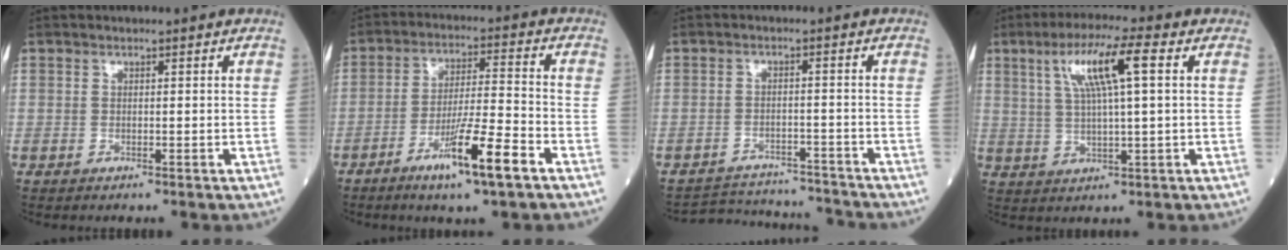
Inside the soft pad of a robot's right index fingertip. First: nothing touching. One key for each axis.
{"total": 10.4, "fx": -5.8, "fy": -0.1, "fz": 8.6, "tx": -0.152, "ty": -0.013, "tz": -0.101}
{"total": 10.3, "fx": -10.2, "fy": 1.1, "fz": 0.5, "tx": -0.005, "ty": 0.015, "tz": -0.144}
{"total": 9.3, "fx": 3.2, "fy": 0.6, "fz": 8.8, "tx": -0.165, "ty": 0.017, "tz": 0.058}